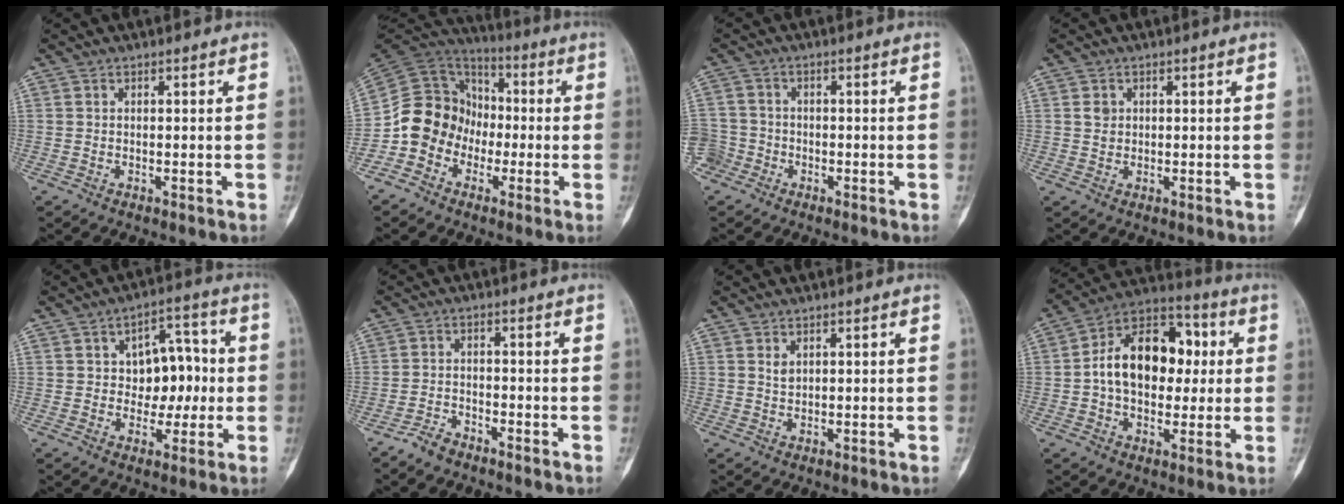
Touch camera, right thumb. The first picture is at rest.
{"total": 13.7, "force": [-3.9, 12.1, 5.2], "torque": [-0.058, 0.068, -0.080]}
{"total": 5.1, "force": [-2.5, 4.4, 0.6], "torque": [-0.005, 0.019, -0.051]}
{"total": 2.2, "force": [0.7, 1.9, 0.9], "torque": [-0.008, -0.003, 0.014]}
{"total": 10.0, "force": [0.5, 6.8, 7.3], "torque": [-0.052, 0.022, 0.006]}
{"total": 3.2, "force": [-2.8, 1.0, 1.1], "torque": [-0.024, 0.017, -0.054]}
{"total": 1.5, "force": [0.9, 0.9, 0.9], "torque": [-0.007, -0.006, 0.020]}
{"total": 17.6, "force": [1.4, 11.9, 12.9], "torque": [-0.166, 0.032, 0.013]}